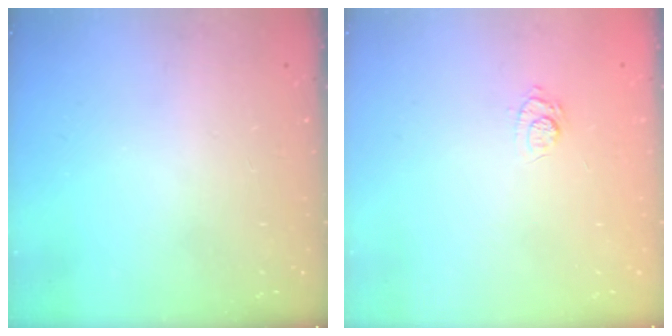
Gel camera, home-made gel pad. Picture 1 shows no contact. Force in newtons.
{"total": 5.0, "press": 4.8, "slide": 1.4}